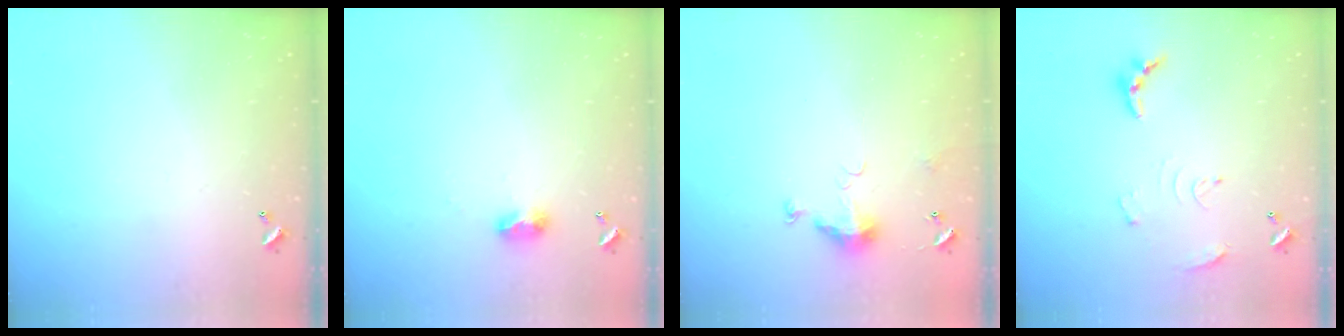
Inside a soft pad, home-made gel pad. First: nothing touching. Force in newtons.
{"total": 4.8, "press": 4.7, "slide": 0.7}
{"total": 4.9, "press": 4.9, "slide": 0.7}
{"total": 9.8, "press": 9.8, "slide": 0.7}